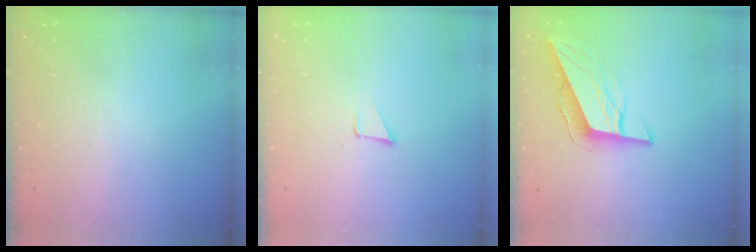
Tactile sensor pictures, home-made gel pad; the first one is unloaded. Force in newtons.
{"total": 1.2, "press": 1.2, "slide": 0.1}
{"total": 9.3, "press": 9.3, "slide": 0.6}